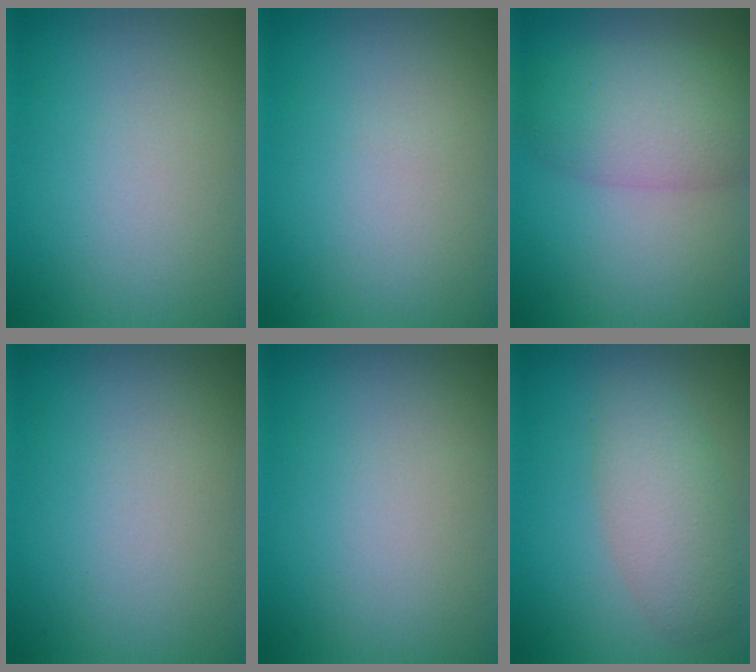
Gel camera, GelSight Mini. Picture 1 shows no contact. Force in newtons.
{"total": 0.0}
{"total": 5.7, "press": 5.7, "slide": 0.2}
{"total": 0.0}
{"total": 0.0}
{"total": 4.1, "press": 4.1, "slide": 0.2}